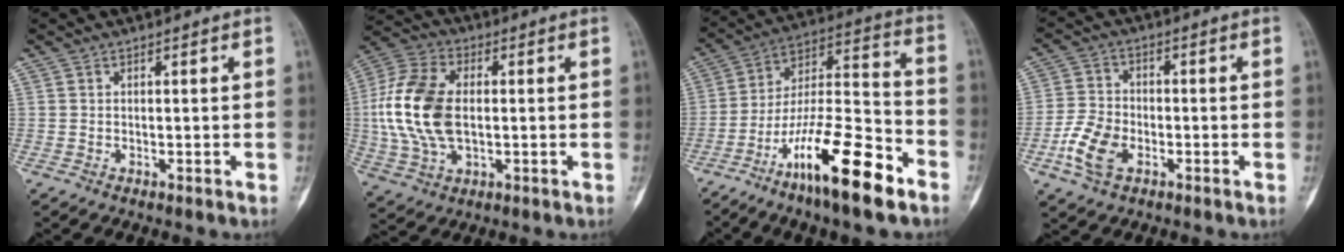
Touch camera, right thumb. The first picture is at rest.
{"total": 16.6, "force": [0.2, 10.1, 13.2], "torque": [-0.279, 0.011, 0.005]}
{"total": 21.0, "force": [-12.1, 5.3, 16.3], "torque": [-0.308, 0.073, -0.209]}
{"total": 8.0, "force": [-3.2, 5.0, 5.3], "torque": [-0.110, 0.012, -0.068]}